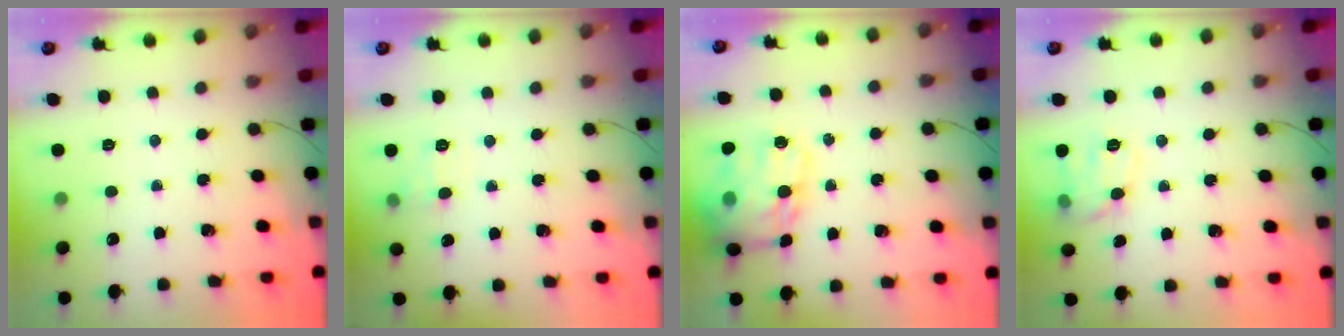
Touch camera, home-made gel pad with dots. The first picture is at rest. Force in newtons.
{"total": 6.6, "press": 6.4, "slide": 1.6}
{"total": 19.7, "press": 19.4, "slide": 3.6}
{"total": 10.7, "press": 10.7, "slide": 1.0}